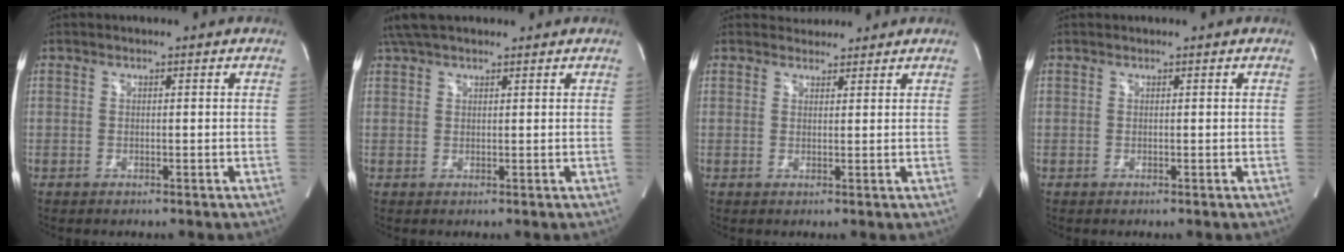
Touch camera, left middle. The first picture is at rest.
{"total": 6.8, "force": [5.6, 2.1, 3.3], "torque": [-0.061, 0.039, 0.104]}
{"total": 2.8, "force": [2.6, 1.1, -0.2], "torque": [0.002, 0.014, 0.039]}
{"total": 0.0}